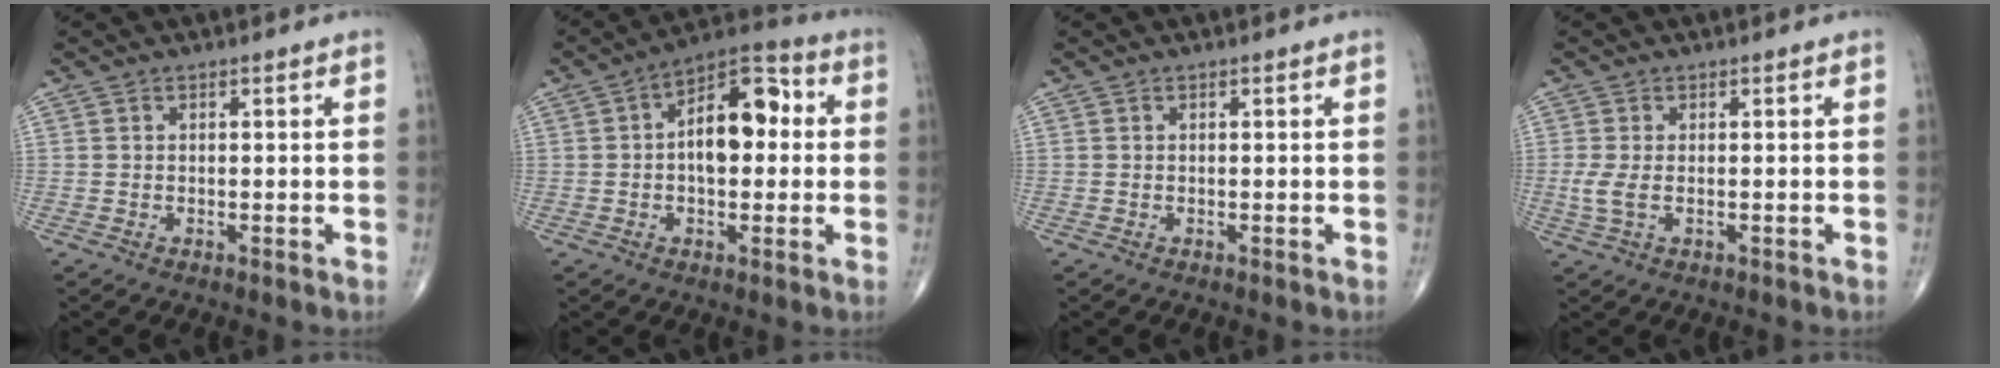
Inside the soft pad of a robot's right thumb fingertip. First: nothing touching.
{"total": 12.3, "force": [1.0, 6.8, 10.1], "torque": [-0.134, 0.029, 0.004]}
{"total": 0.0}
{"total": 2.8, "force": [-0.4, 1.3, 2.5], "torque": [-0.070, -0.005, -0.008]}